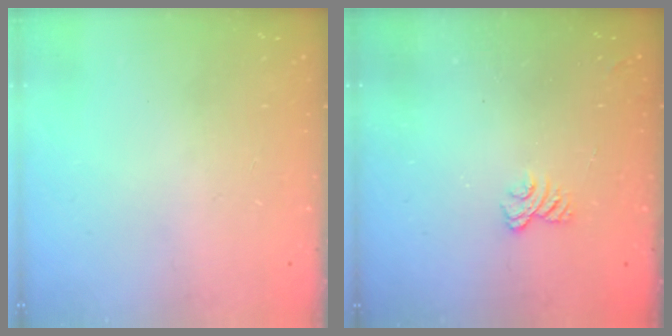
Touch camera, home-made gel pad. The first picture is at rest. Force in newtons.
{"total": 2.6, "press": 2.2, "slide": 1.3}